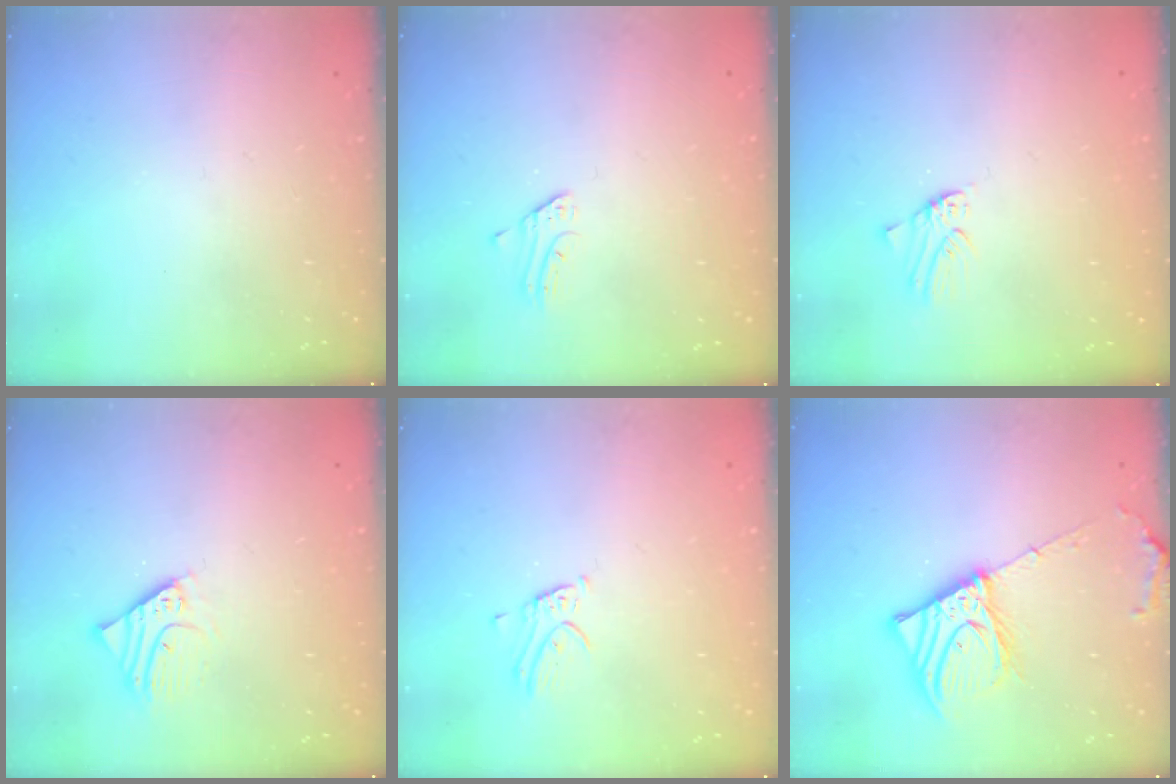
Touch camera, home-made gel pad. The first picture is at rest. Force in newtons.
{"total": 2.2, "press": 2.2, "slide": 0.2}
{"total": 0.0}
{"total": 3.9, "press": 3.9, "slide": 0.3}
{"total": 2.9, "press": 2.9, "slide": 0.2}
{"total": 12.5, "press": 12.4, "slide": 1.8}